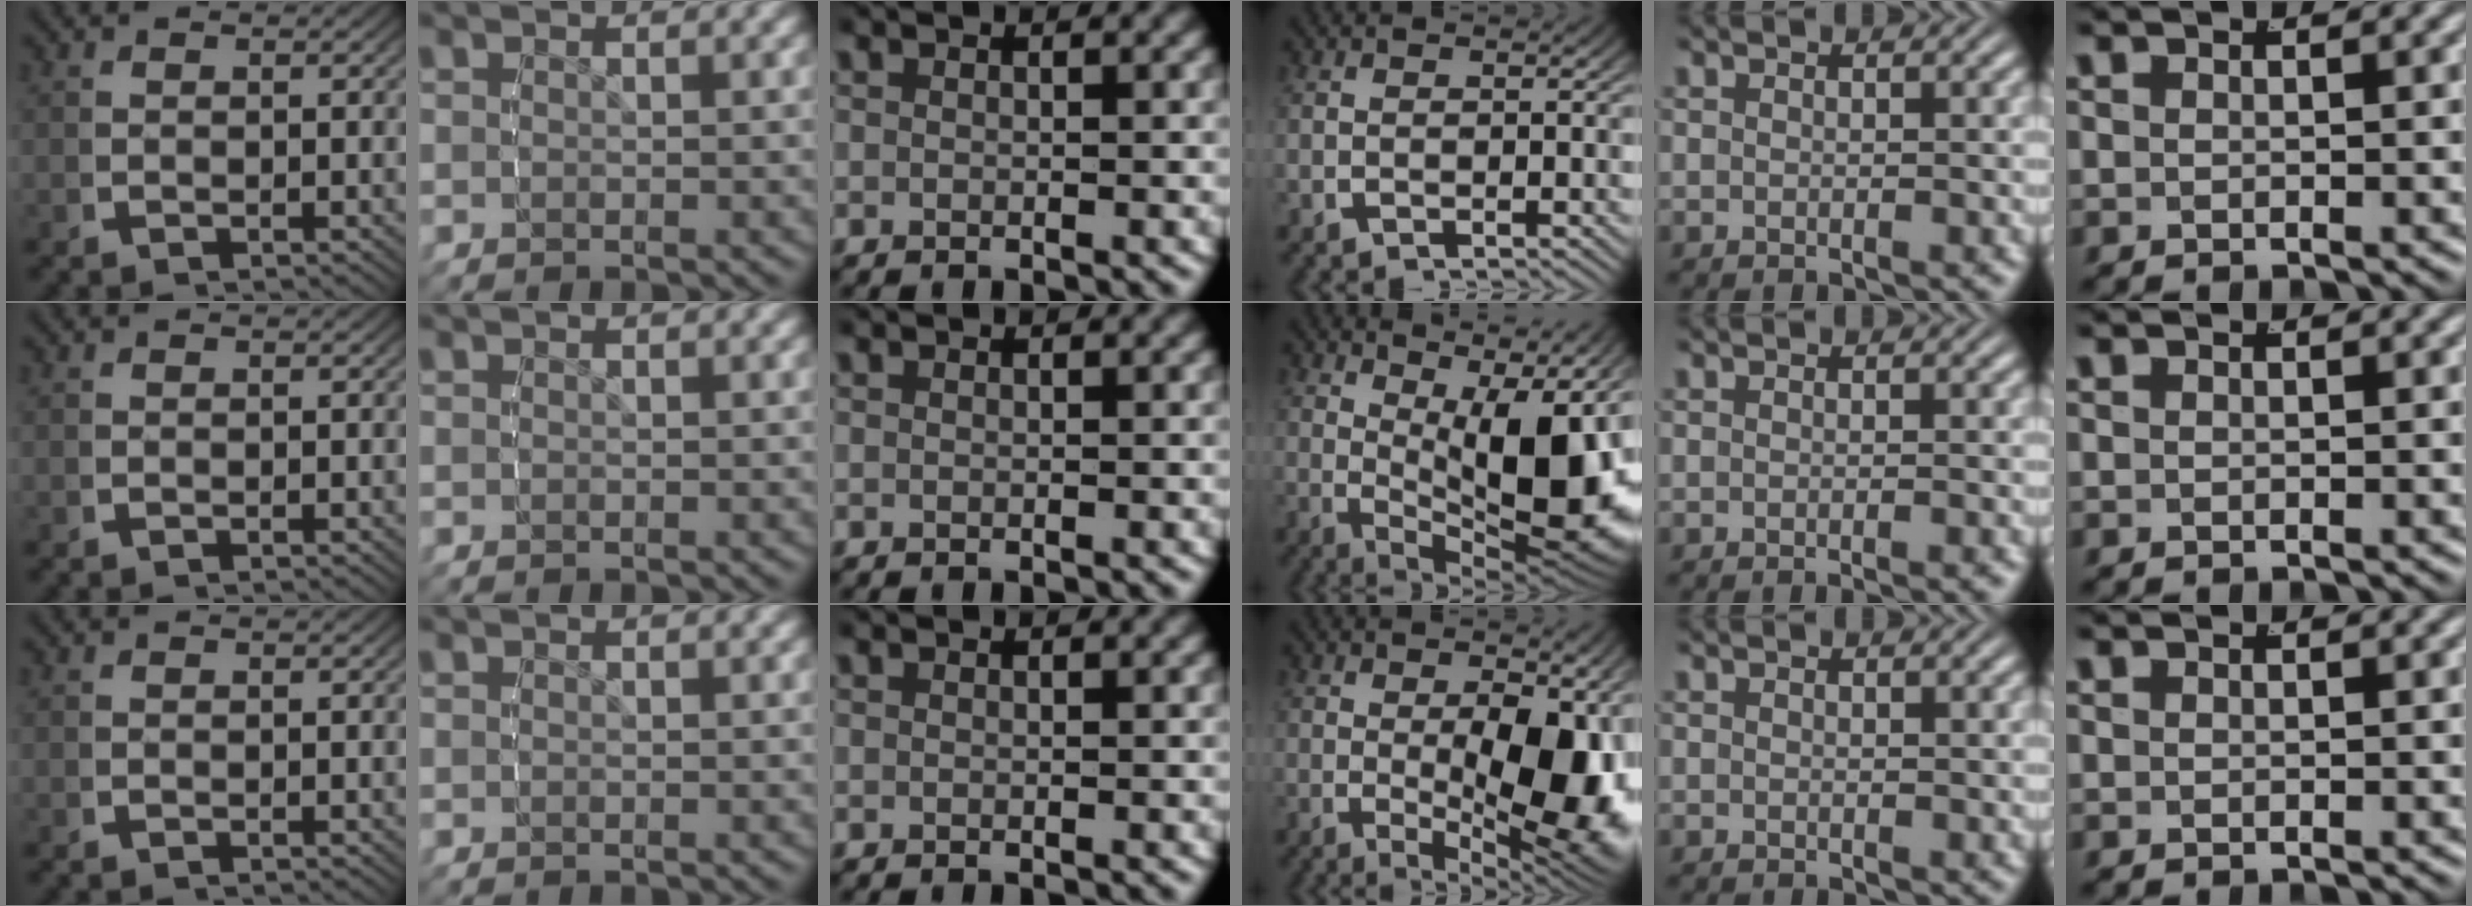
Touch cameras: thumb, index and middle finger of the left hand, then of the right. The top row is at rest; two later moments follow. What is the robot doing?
{"motion": "lift_and_place", "object": "toy banana"}